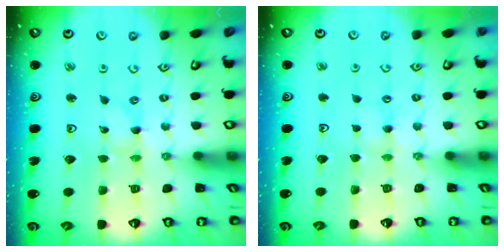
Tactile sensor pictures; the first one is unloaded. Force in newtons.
{"total": 2.8, "press": 2.8, "slide": 0.3}